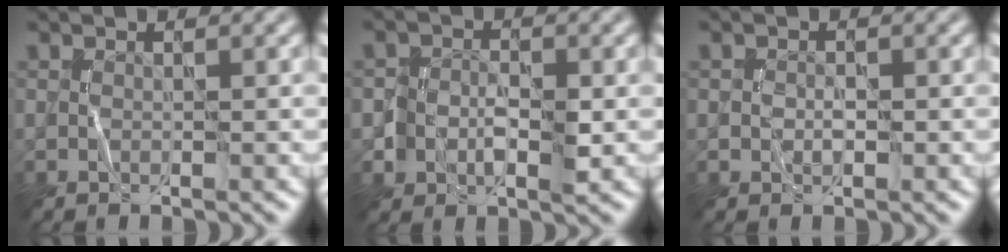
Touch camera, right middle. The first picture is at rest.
{"total": 2.3, "force": [-0.5, 1.9, 1.2], "torque": [-0.012, 0.001, -0.012]}
{"total": 0.6, "force": [-0.1, 0.6, 0.1], "torque": [0.003, 0.006, -0.005]}